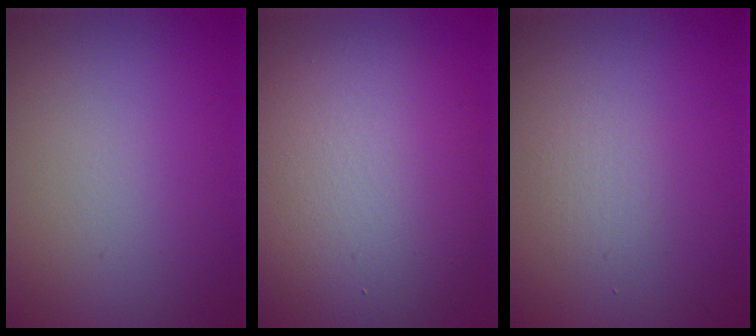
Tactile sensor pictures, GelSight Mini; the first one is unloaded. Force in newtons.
{"total": 10.4, "press": 10.3, "slide": 0.9}
{"total": 1.4, "press": 1.3, "slide": 0.1}